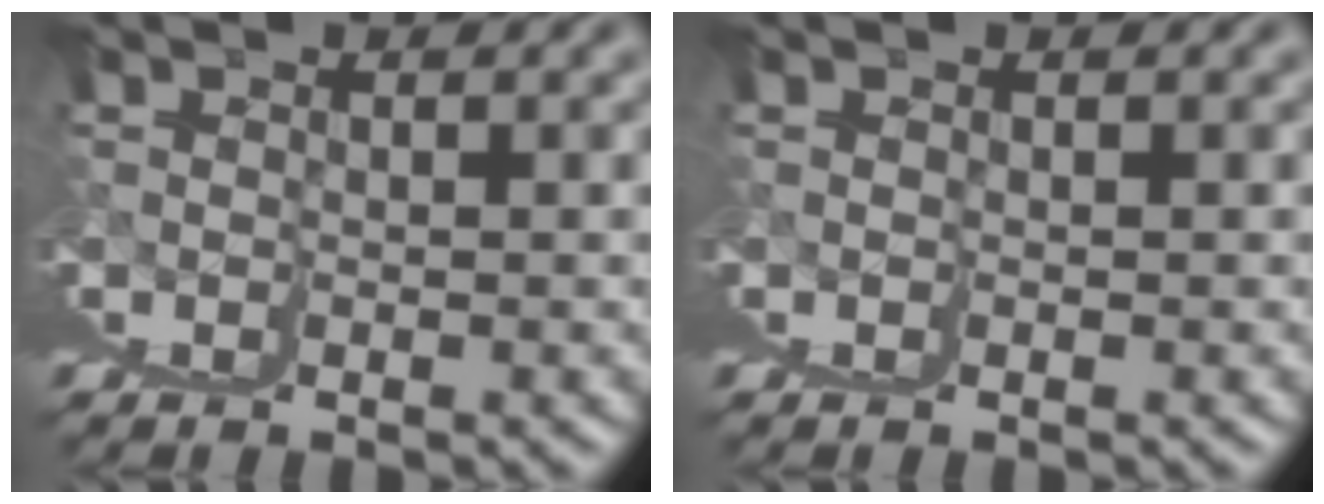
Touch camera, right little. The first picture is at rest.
{"total": 0.0}